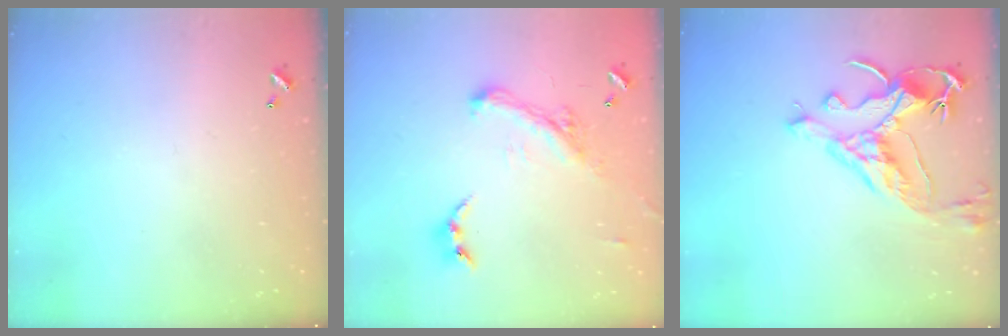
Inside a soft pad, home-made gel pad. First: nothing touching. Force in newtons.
{"total": 2.5, "press": 2.4, "slide": 0.5}
{"total": 7.3, "press": 7.2, "slide": 1.6}